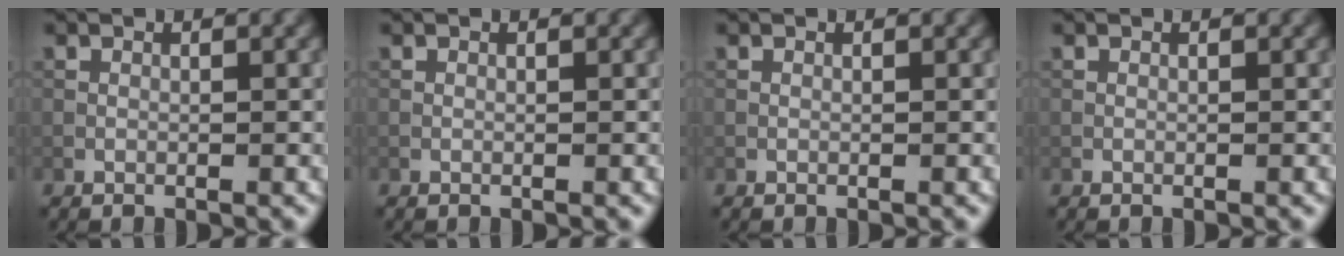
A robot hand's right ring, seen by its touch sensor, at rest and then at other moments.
{"total": 0.0}
{"total": 0.0}
{"total": 0.0}